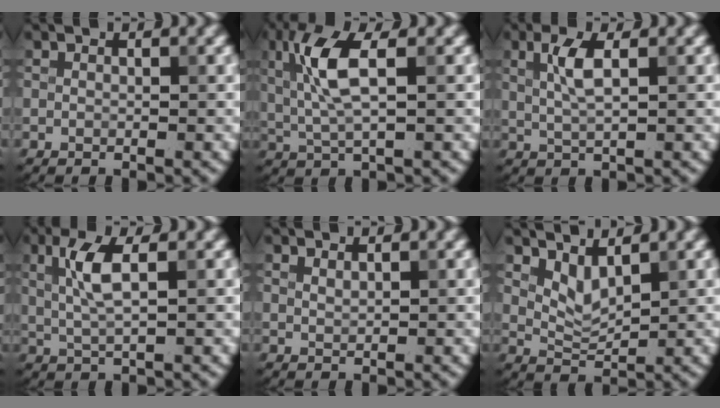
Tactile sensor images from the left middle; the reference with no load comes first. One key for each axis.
{"total": 5.2, "fx": 1.2, "fy": 1.4, "fz": 4.8, "tx": -0.107, "ty": 0.005, "tz": 0.026}
{"total": 2.8, "fx": 0.9, "fy": 0.7, "fz": 2.6, "tx": -0.054, "ty": 0.004, "tz": 0.017}
{"total": 3.6, "fx": 0.9, "fy": 0.9, "fz": 3.3, "tx": -0.074, "ty": 0.003, "tz": 0.019}
{"total": 0.6, "fx": 0.5, "fy": 0.1, "fz": 0.2, "tx": -0.003, "ty": 0.000, "tz": 0.012}
{"total": 2.3, "fx": 1.6, "fy": 0.9, "fz": 1.4, "tx": -0.031, "ty": -0.010, "tz": 0.036}